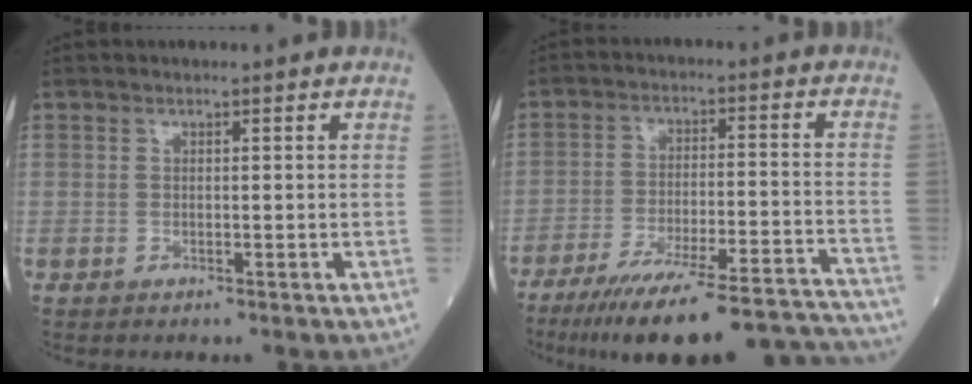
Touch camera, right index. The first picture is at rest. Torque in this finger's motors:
{"motor_torque": [0.40, -0.42, 0.30, 0.11]}